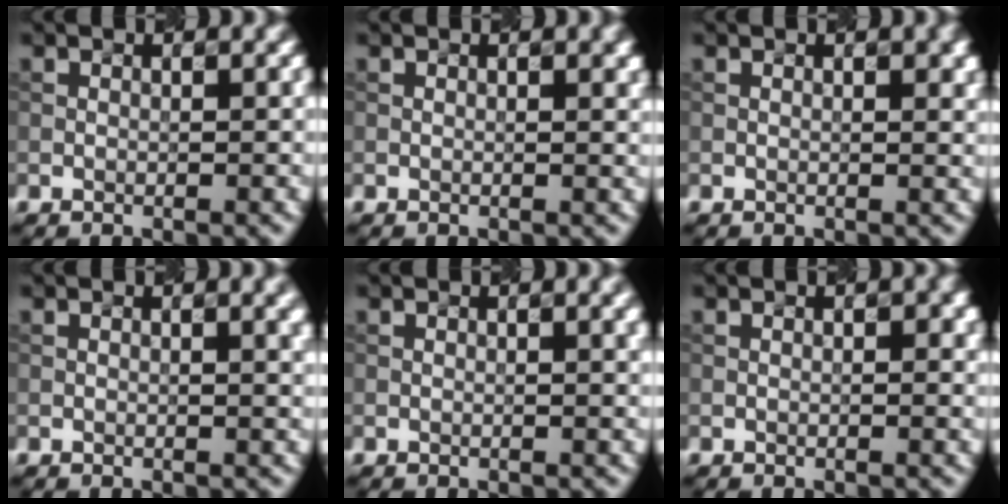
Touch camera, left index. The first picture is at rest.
{"total": 1.7, "force": [0.7, 0.6, 1.4], "torque": [-0.009, 0.003, 0.007]}
{"total": 1.9, "force": [0.7, 0.7, 1.6], "torque": [-0.012, 0.003, 0.011]}
{"total": 2.6, "force": [0.9, 0.9, 2.3], "torque": [-0.015, 0.005, 0.008]}
{"total": 2.0, "force": [0.7, 0.6, 1.7], "torque": [-0.015, 0.004, 0.006]}
{"total": 0.8, "force": [0.1, 0.1, 0.8], "torque": [-0.009, 0.000, 0.008]}